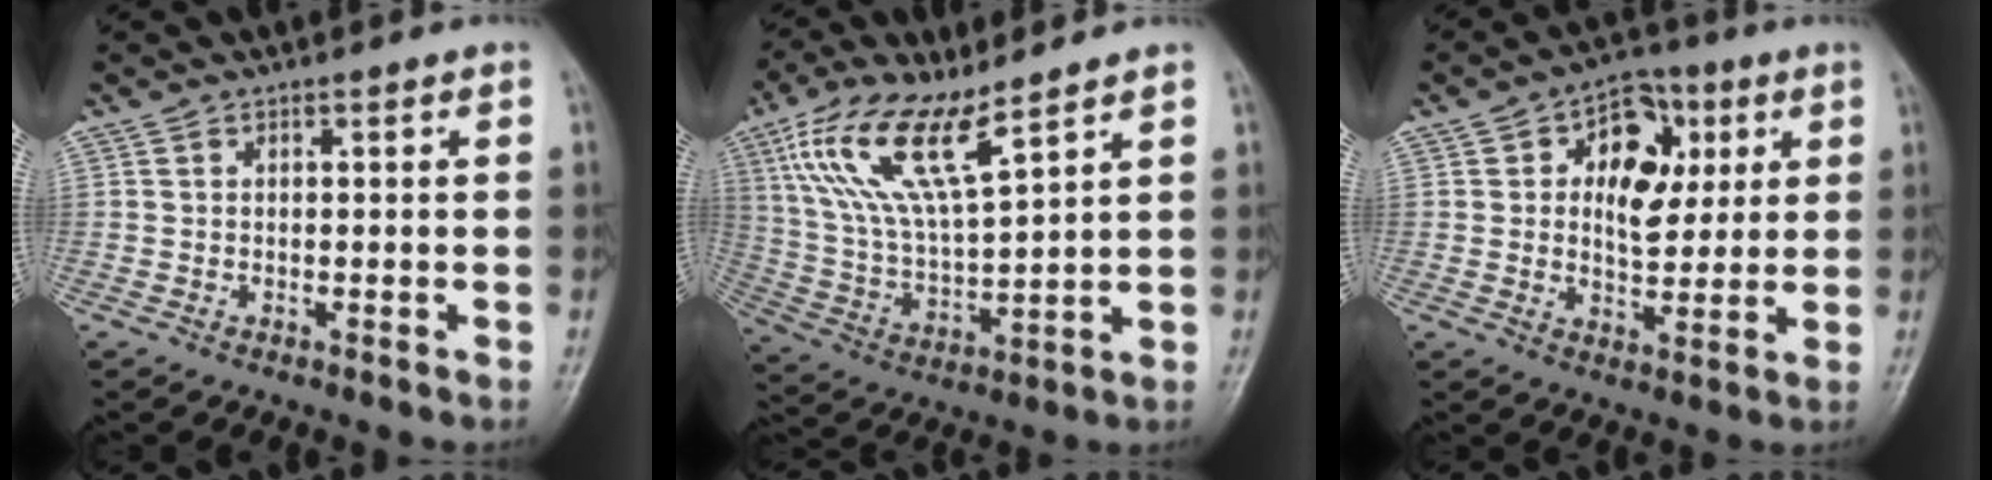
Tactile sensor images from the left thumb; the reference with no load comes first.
{"total": 15.1, "force": [8.8, 4.3, 11.5], "torque": [-0.232, -0.032, 0.183]}
{"total": 12.1, "force": [3.3, 8.1, 8.4], "torque": [-0.081, -0.003, 0.048]}